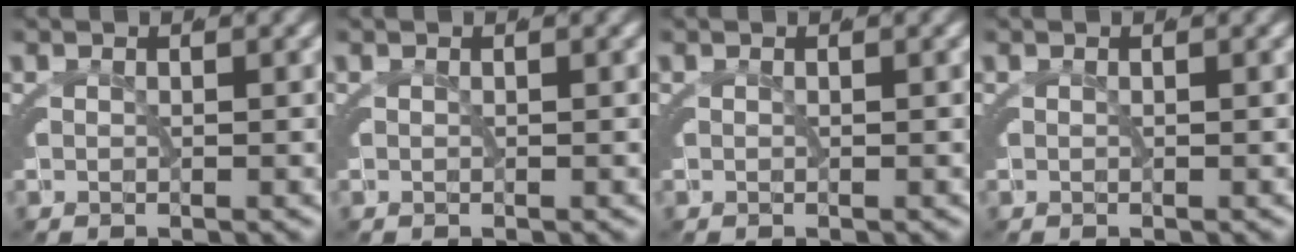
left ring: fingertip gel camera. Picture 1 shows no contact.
{"total": 0.0}
{"total": 0.0}
{"total": 0.0}